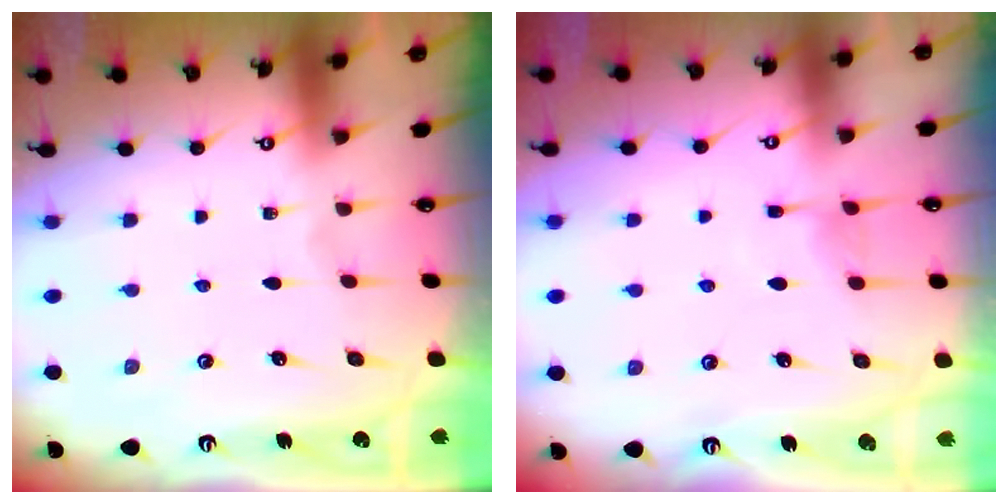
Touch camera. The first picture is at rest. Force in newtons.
{"total": 6.0, "press": 6.0, "slide": 0.6}